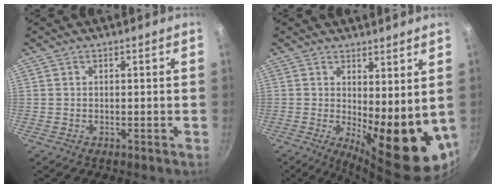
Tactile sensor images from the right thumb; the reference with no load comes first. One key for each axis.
{"total": 13.9, "fx": 1.1, "fy": 4.9, "fz": 12.9, "tx": -0.142, "ty": -0.036, "tz": 0.028}